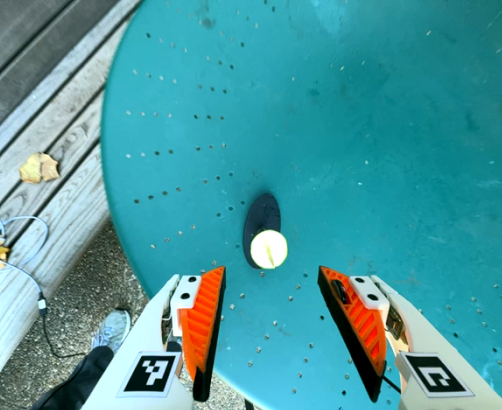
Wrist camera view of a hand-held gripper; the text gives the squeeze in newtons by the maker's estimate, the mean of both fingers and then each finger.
{"total": 0.5, "left": 0.4, "right": 0.6}